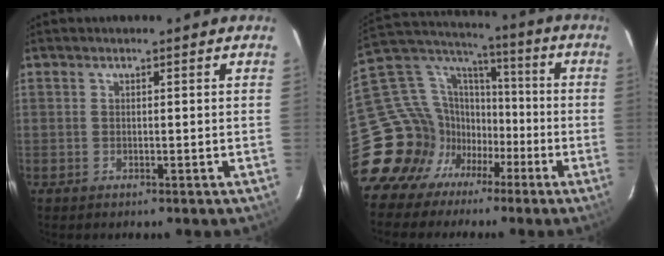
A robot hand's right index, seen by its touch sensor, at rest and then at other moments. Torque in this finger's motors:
{"motor_torque": [-0.19, -0.22, -0.93, -0.21]}